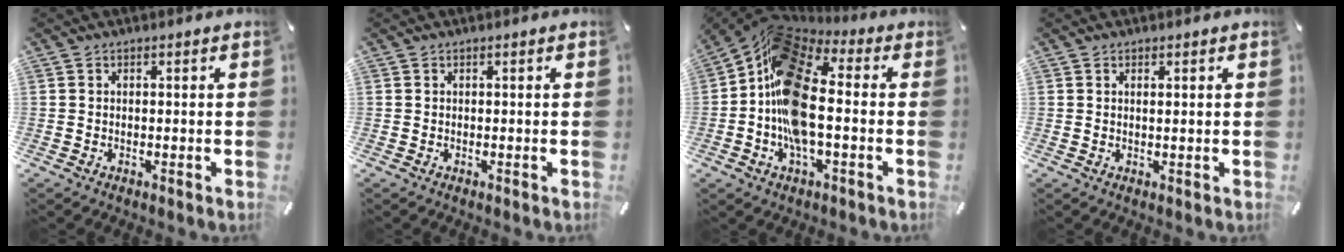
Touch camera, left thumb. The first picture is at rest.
{"total": 0.0}
{"total": 15.7, "force": [-2.8, 8.8, 12.7], "torque": [-0.265, 0.011, -0.056]}
{"total": 1.0, "force": [0.6, 0.0, 0.7], "torque": [-0.014, -0.001, 0.010]}